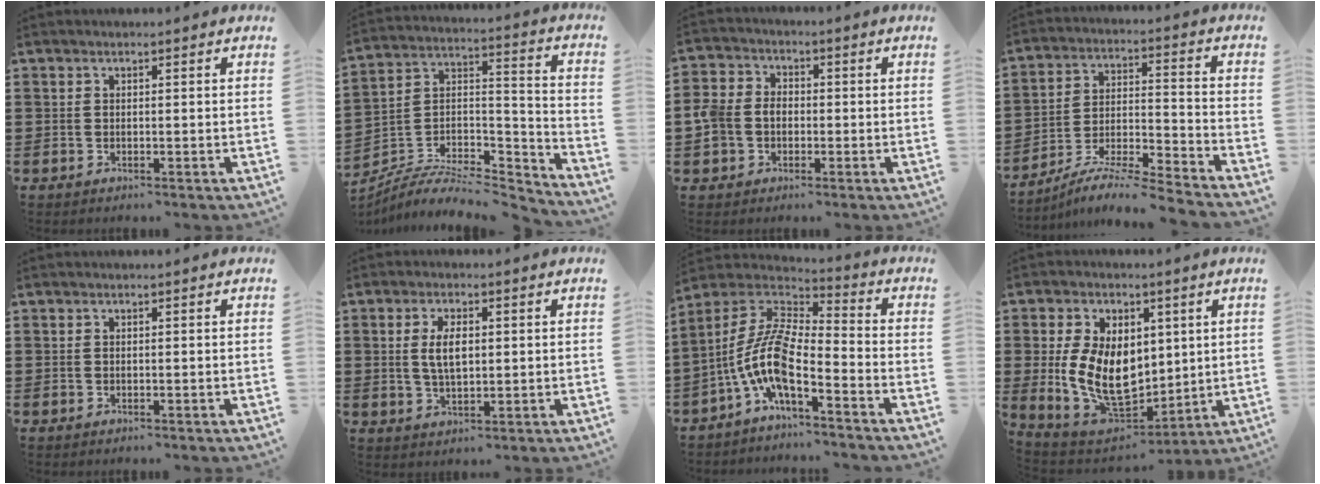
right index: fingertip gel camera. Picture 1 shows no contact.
{"total": 6.8, "force": [-5.6, 2.9, 2.6], "torque": [-0.050, 0.004, -0.110]}
{"total": 5.2, "force": [-1.0, 4.4, 2.5], "torque": [-0.086, 0.005, -0.029]}
{"total": 7.1, "force": [-6.7, -0.4, 2.3], "torque": [-0.048, -0.006, -0.138]}
{"total": 0.0}
{"total": 5.1, "force": [0.6, 2.3, 4.5], "torque": [-0.083, 0.006, 0.007]}
{"total": 8.9, "force": [-4.5, 3.1, 7.0], "torque": [-0.174, -0.022, -0.102]}
{"total": 12.5, "force": [0.6, 8.3, 9.4], "torque": [-0.195, -0.002, 0.011]}